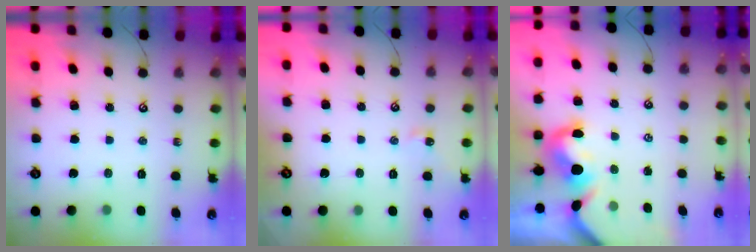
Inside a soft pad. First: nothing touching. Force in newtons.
{"total": 2.2, "press": 2.1, "slide": 0.6}
{"total": 1.4, "press": 1.1, "slide": 0.9}